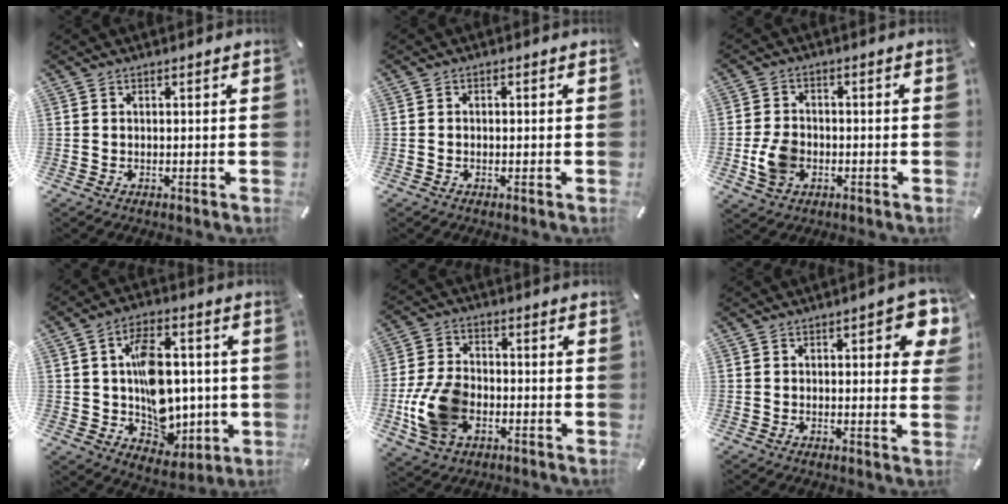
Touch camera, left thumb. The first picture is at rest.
{"total": 0.8, "force": [-0.2, 0.6, 0.5], "torque": [-0.009, 0.003, -0.006]}
{"total": 7.3, "force": [-1.8, 5.7, 4.2], "torque": [-0.087, 0.004, -0.031]}
{"total": 14.6, "force": [1.3, 11.2, 9.4], "torque": [-0.142, 0.006, 0.038]}
{"total": 12.8, "force": [-3.8, 9.0, 8.4], "torque": [-0.189, 0.011, -0.065]}
{"total": 7.2, "force": [2.5, 2.9, 6.0], "torque": [-0.076, -0.005, 0.037]}